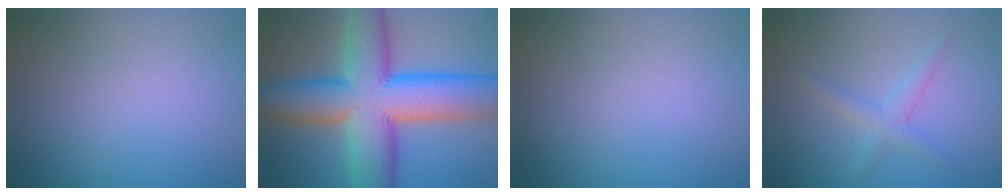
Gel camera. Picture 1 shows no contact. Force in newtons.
{"total": 14.0, "press": 14.0, "slide": 0.5}
{"total": 0.0}
{"total": 1.8, "press": 1.8, "slide": 0.1}